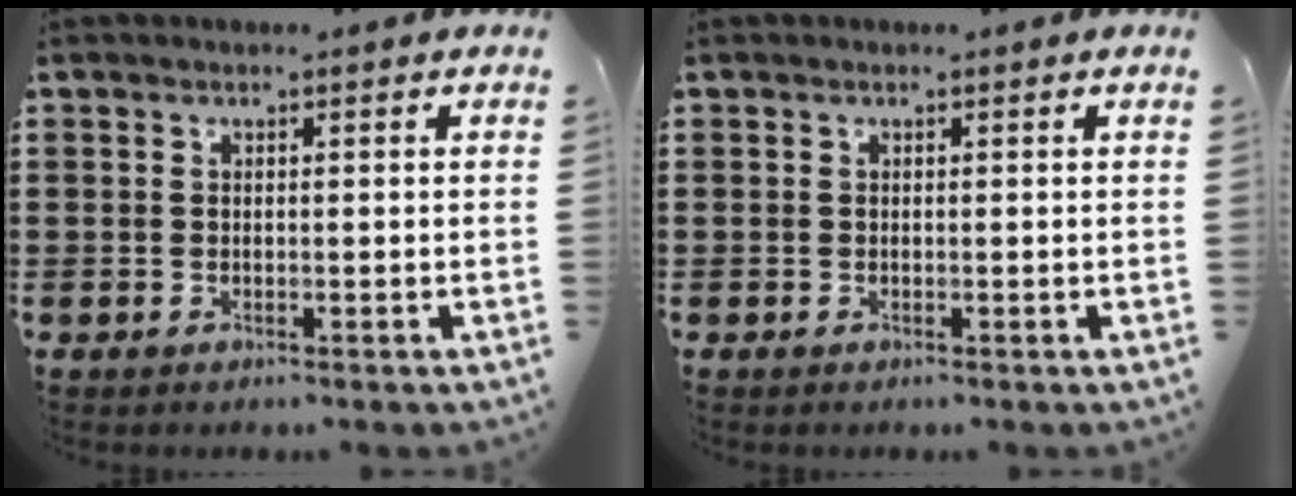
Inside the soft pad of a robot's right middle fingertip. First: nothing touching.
{"total": 0.0}